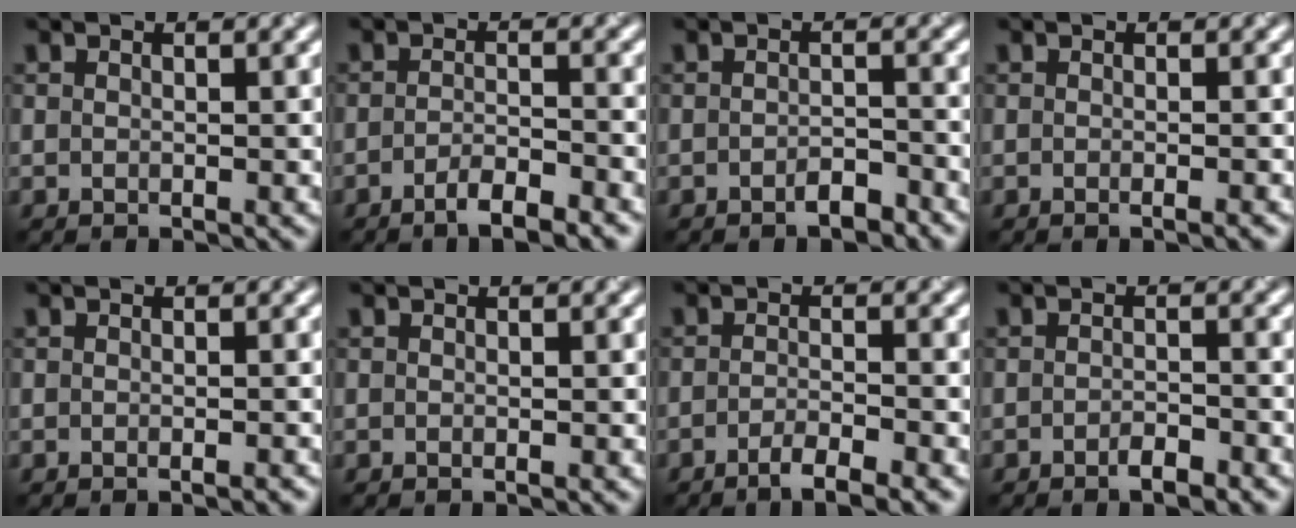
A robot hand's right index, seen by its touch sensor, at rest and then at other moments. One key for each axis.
{"total": 3.1, "fx": -2.1, "fy": 0.7, "fz": 2.1, "tx": -0.033, "ty": 0.003, "tz": -0.041}
{"total": 1.8, "fx": -1.3, "fy": 0.6, "fz": 1.0, "tx": -0.014, "ty": 0.003, "tz": -0.024}
{"total": 1.3, "fx": -0.5, "fy": 0.3, "fz": 1.1, "tx": -0.010, "ty": -0.005, "tz": -0.010}
{"total": 1.0, "fx": -0.5, "fy": 0.2, "fz": 0.8, "tx": -0.007, "ty": -0.001, "tz": -0.008}
{"total": 0.0}
{"total": 3.0, "fx": -1.9, "fy": 0.6, "fz": 2.2, "tx": -0.035, "ty": 0.000, "tz": -0.041}
{"total": 1.7, "fx": -1.2, "fy": 0.4, "fz": 1.2, "tx": -0.020, "ty": 0.000, "tz": -0.020}